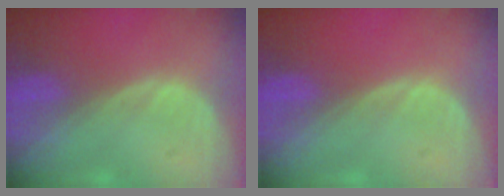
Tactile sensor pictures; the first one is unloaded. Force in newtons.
{"total": 0.0}